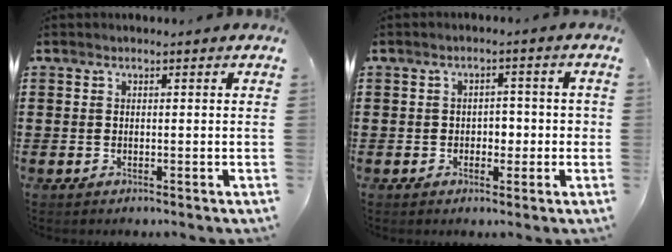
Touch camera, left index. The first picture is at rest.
{"total": 2.7, "force": [-0.6, 1.9, 1.9], "torque": [-0.040, 0.007, -0.016]}